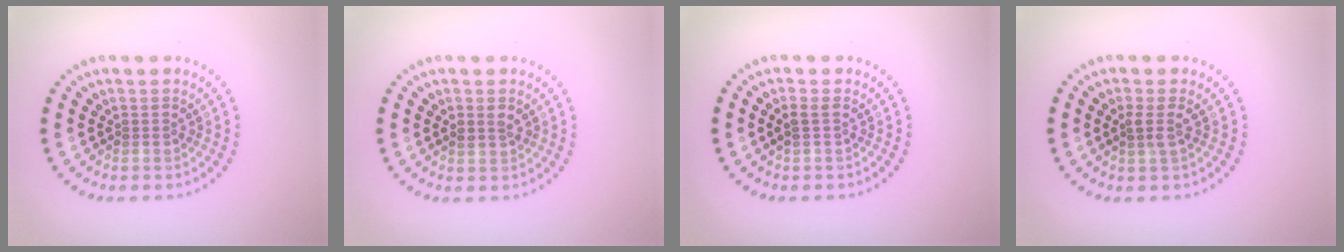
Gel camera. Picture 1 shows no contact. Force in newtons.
{"total": 1.4, "press": 1.4, "slide": 0.3}
{"total": 0.9, "press": 0.8, "slide": 0.3}
{"total": 1.6, "press": 1.3, "slide": 0.9}